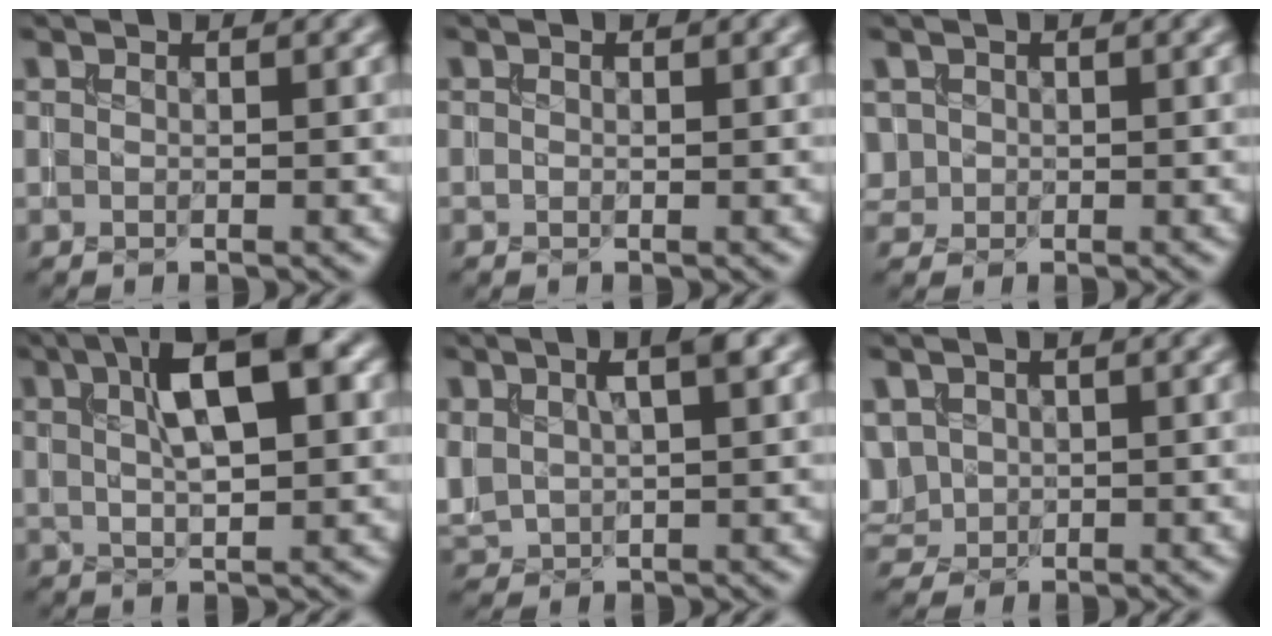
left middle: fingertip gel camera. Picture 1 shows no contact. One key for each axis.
{"total": 0.0}
{"total": 1.1, "fx": 0.1, "fy": 1.1, "fz": 0.0, "tx": 0.006, "ty": -0.004, "tz": 0.007}
{"total": 7.0, "fx": 2.5, "fy": 2.1, "fz": 6.2, "tx": -0.098, "ty": 0.009, "tz": 0.039}
{"total": 3.9, "fx": 1.5, "fy": 1.8, "fz": 3.1, "tx": -0.072, "ty": 0.005, "tz": 0.033}
{"total": 3.3, "fx": 0.4, "fy": 2.7, "fz": 1.8, "tx": -0.052, "ty": 0.000, "tz": 0.020}